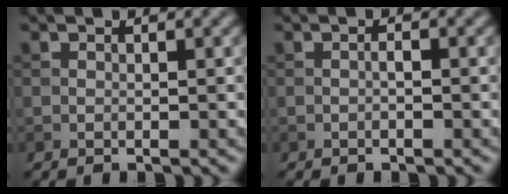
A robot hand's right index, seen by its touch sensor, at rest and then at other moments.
{"total": 0.6, "force": [-0.2, 0.2, 0.5], "torque": [-0.009, 0.004, -0.004]}